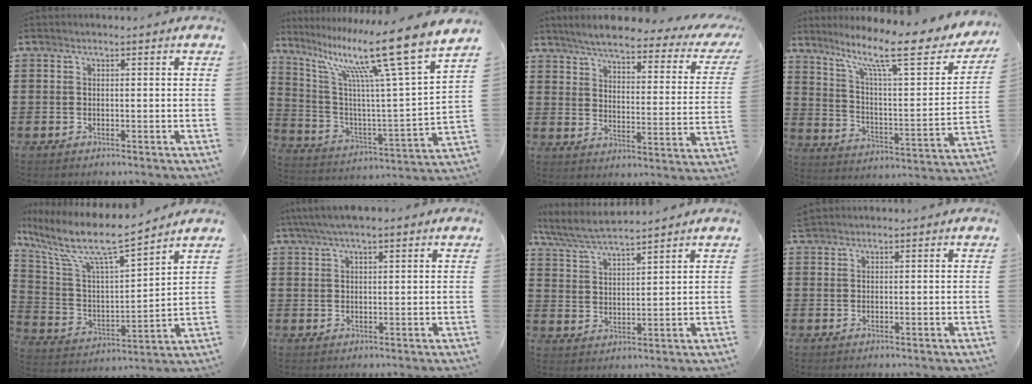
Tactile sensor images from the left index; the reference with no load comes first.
{"total": 16.3, "force": [11.7, 0.8, 11.3], "torque": [-0.227, -0.077, 0.179]}
{"total": 4.9, "force": [4.3, 0.2, 2.4], "torque": [-0.070, -0.027, 0.067]}
{"total": 14.2, "force": [10.3, 2.2, 9.5], "torque": [-0.187, -0.060, 0.161]}
{"total": 10.1, "force": [7.7, 1.8, 6.3], "torque": [-0.155, -0.049, 0.127]}
{"total": 3.2, "force": [2.2, 0.8, 2.2], "torque": [-0.047, 0.007, 0.040]}
{"total": 5.7, "force": [5.3, 0.3, 2.1], "torque": [-0.058, -0.021, 0.095]}
{"total": 1.1, "force": [1.0, 0.2, 0.2], "torque": [-0.006, 0.001, 0.021]}